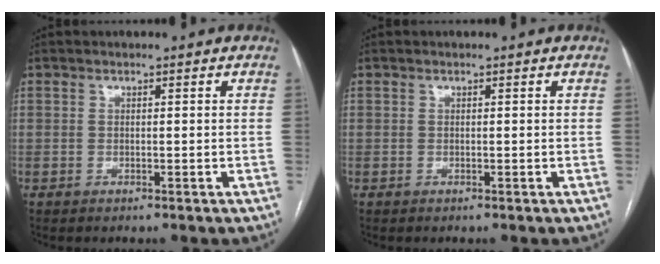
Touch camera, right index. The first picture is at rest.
{"total": 0.0}